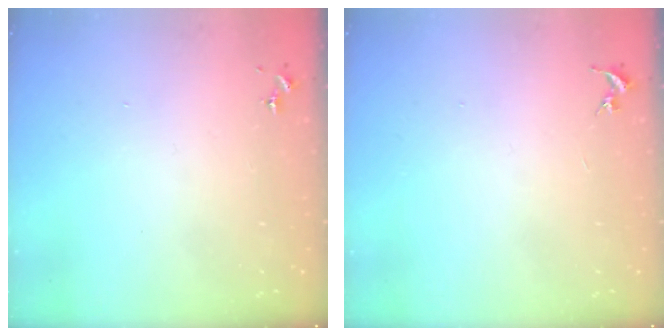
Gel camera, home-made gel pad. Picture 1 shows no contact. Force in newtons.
{"total": 0.0}